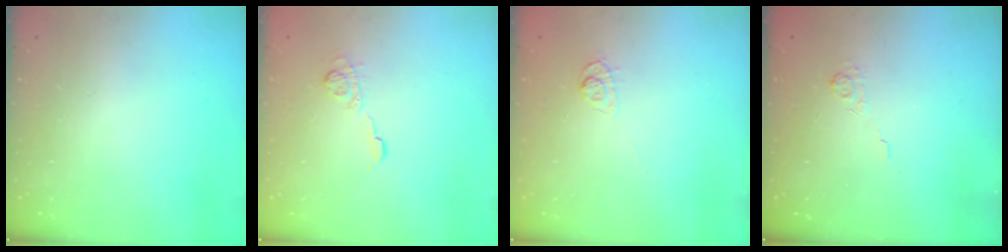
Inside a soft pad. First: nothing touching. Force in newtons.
{"total": 6.2, "press": 6.2, "slide": 0.9}
{"total": 3.8, "press": 3.4, "slide": 1.6}
{"total": 2.0, "press": 1.4, "slide": 1.4}